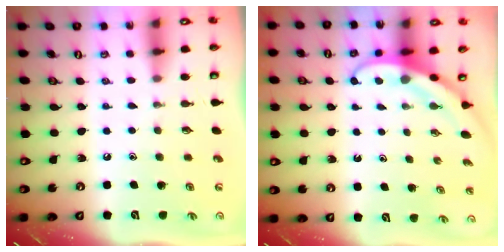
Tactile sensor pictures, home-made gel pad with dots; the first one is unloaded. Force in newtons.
{"total": 3.6, "press": 3.6, "slide": 0.3}